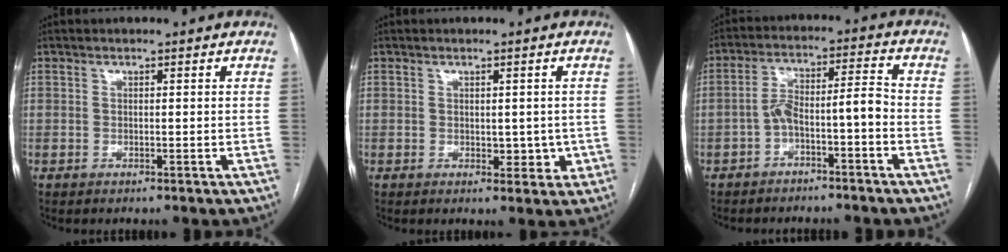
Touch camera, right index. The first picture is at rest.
{"total": 3.1, "force": [-0.2, 2.0, 2.4], "torque": [-0.023, 0.000, 0.004]}
{"total": 6.8, "force": [-2.9, 1.2, 6.0], "torque": [-0.109, 0.039, -0.048]}